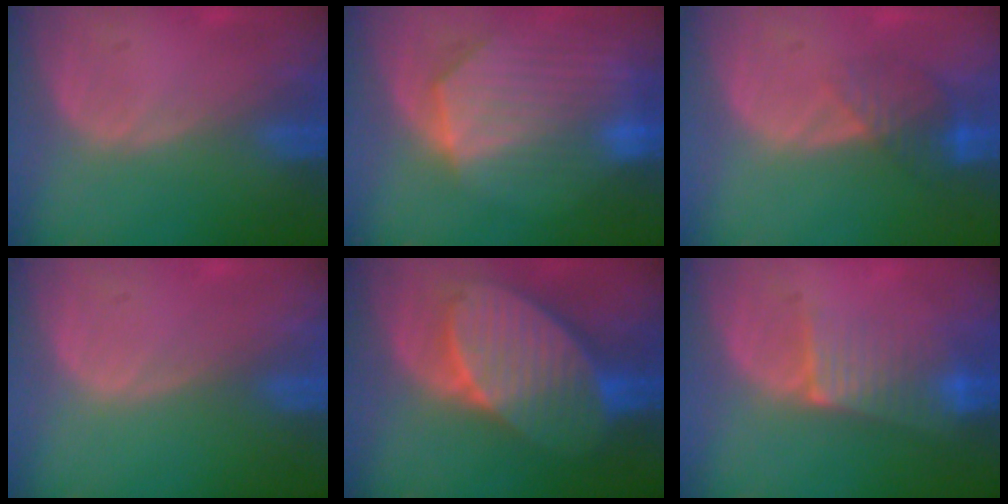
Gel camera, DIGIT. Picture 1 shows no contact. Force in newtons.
{"total": 10.3, "press": 9.0, "slide": 5.1}
{"total": 4.2, "press": 3.8, "slide": 1.7}
{"total": 0.0}
{"total": 10.6, "press": 10.6, "slide": 0.7}
{"total": 6.4, "press": 5.7, "slide": 3.0}